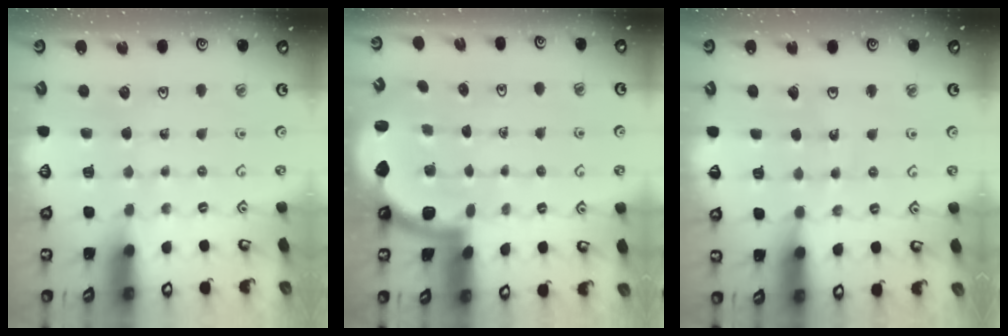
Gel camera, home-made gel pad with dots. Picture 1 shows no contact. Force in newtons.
{"total": 1.6, "press": 1.6, "slide": 0.1}
{"total": 3.5, "press": 3.4, "slide": 0.6}